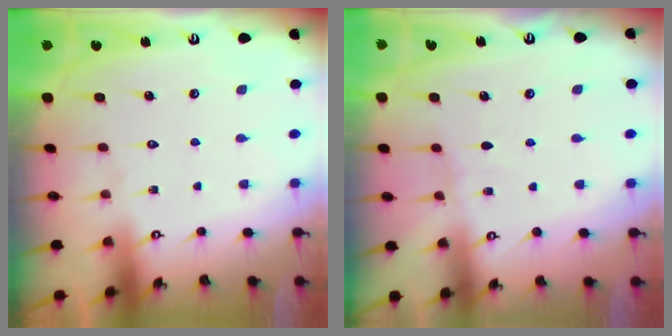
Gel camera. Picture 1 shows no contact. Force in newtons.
{"total": 3.2, "press": 3.2, "slide": 0.4}